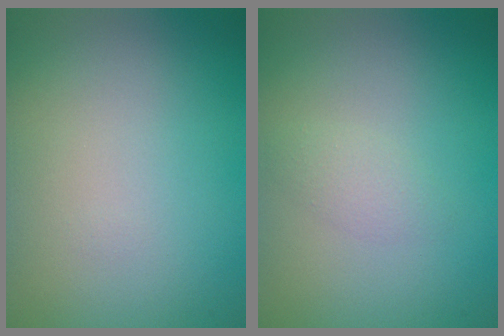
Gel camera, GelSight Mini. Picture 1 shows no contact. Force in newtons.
{"total": 1.2, "press": 1.2, "slide": 0.1}